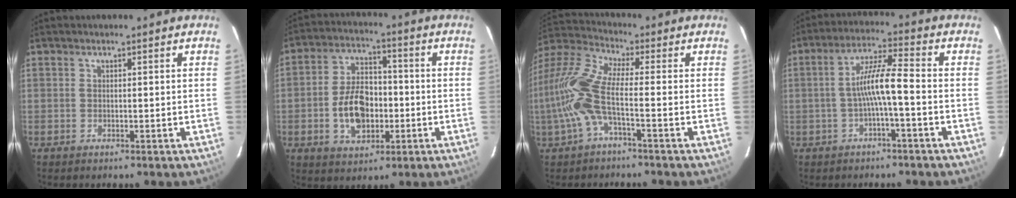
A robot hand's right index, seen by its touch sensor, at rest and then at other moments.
{"total": 11.1, "force": [-2.6, 7.0, 8.3], "torque": [-0.161, 0.017, -0.035]}
{"total": 11.4, "force": [-2.8, 2.3, 10.8], "torque": [-0.245, 0.005, -0.059]}
{"total": 6.8, "force": [-1.9, 0.2, 6.5], "torque": [-0.135, 0.015, -0.033]}